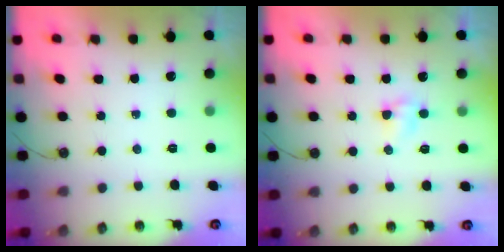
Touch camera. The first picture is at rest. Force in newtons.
{"total": 4.8, "press": 3.0, "slide": 3.8}